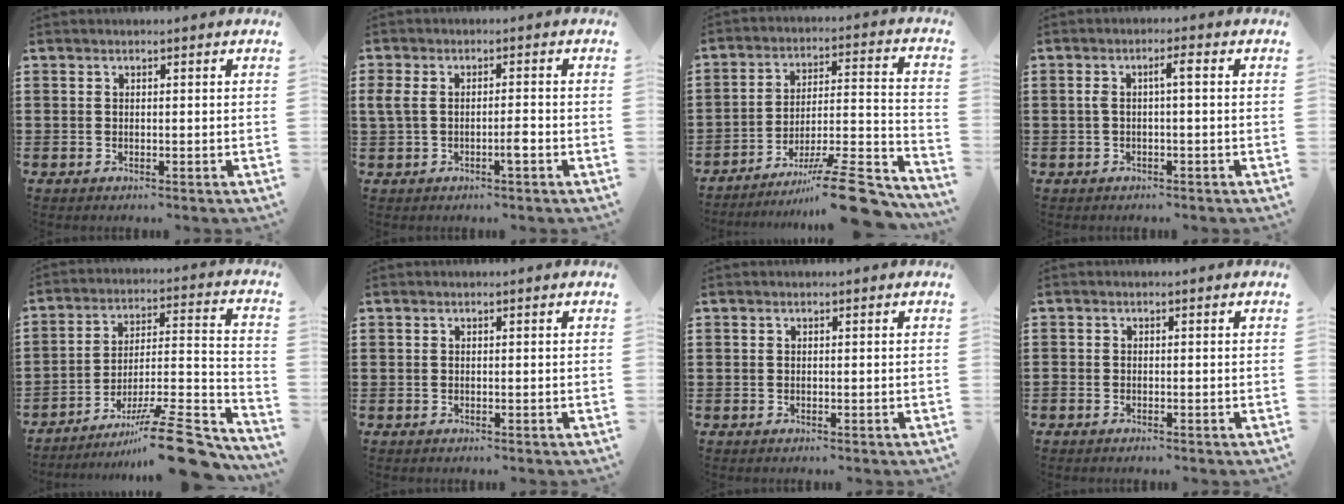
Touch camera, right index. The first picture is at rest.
{"total": 3.4, "force": [-0.8, 1.3, 3.1], "torque": [-0.063, 0.004, -0.017]}
{"total": 13.5, "force": [-10.4, 2.1, 8.3], "torque": [-0.100, 0.038, -0.185]}
{"total": 2.6, "force": [0.0, 0.3, 2.6], "torque": [-0.057, 0.001, -0.006]}
{"total": 14.5, "force": [-10.4, 3.1, 9.6], "torque": [-0.119, 0.046, -0.180]}
{"total": 0.0}
{"total": 0.0}
{"total": 0.6, "force": [-0.6, 0.2, 0.2], "torque": [-0.005, -0.002, -0.011]}